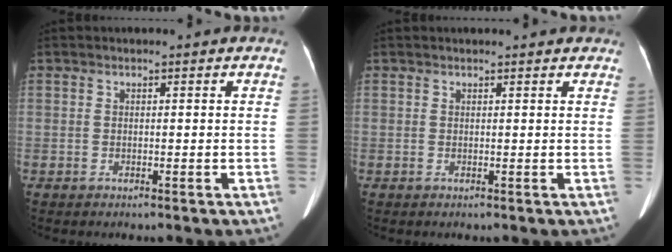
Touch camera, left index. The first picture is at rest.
{"total": 4.3, "force": [4.0, 0.9, 1.5], "torque": [-0.017, 0.020, 0.035]}